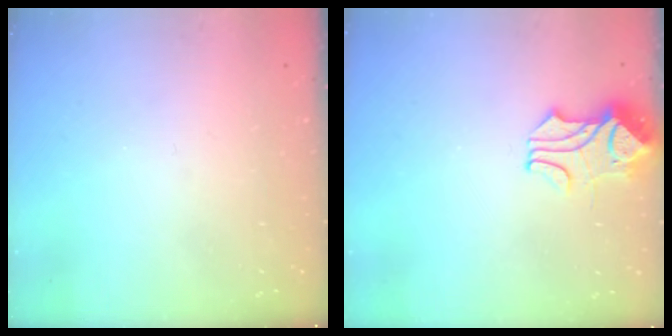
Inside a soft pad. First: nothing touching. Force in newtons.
{"total": 1.7, "press": 1.3, "slide": 1.1}